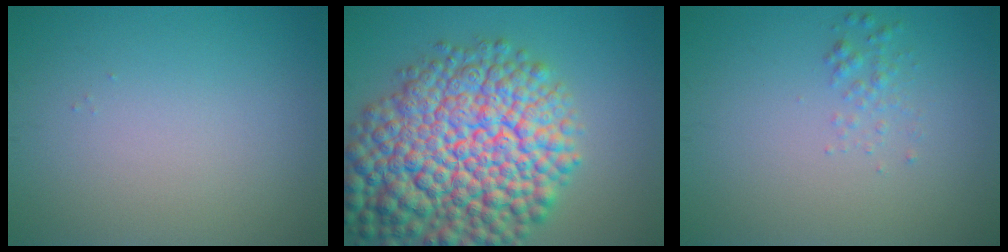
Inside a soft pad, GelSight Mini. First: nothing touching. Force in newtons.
{"total": 15.2, "press": 15.2, "slide": 0.6}
{"total": 1.1, "press": 1.1, "slide": 0.0}